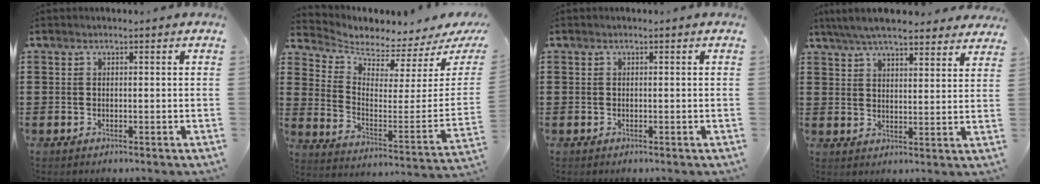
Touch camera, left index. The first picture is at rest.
{"total": 2.6, "force": [2.5, 0.2, 0.7], "torque": [-0.038, -0.044, 0.038]}
{"total": 0.0}
{"total": 6.4, "force": [6.0, 0.6, 2.3], "torque": [-0.063, -0.018, 0.111]}